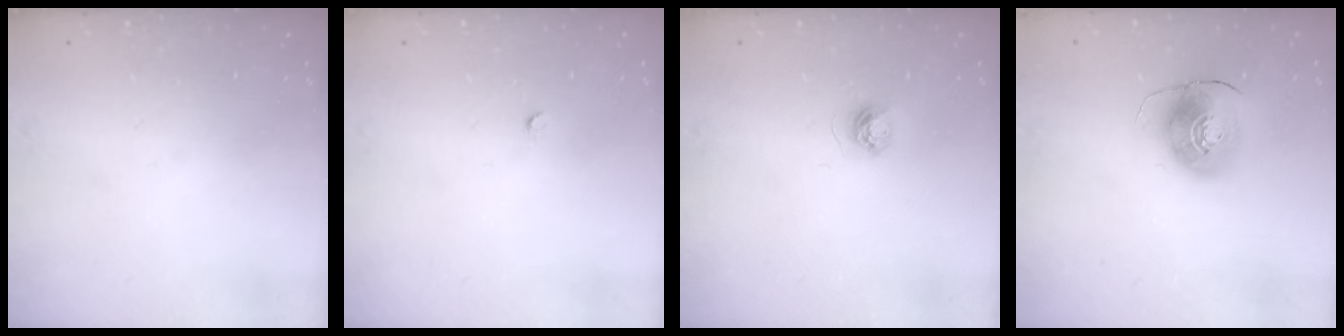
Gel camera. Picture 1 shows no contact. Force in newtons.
{"total": 2.2, "press": 2.2, "slide": 0.3}
{"total": 4.0, "press": 4.0, "slide": 0.4}
{"total": 9.3, "press": 9.3, "slide": 1.1}